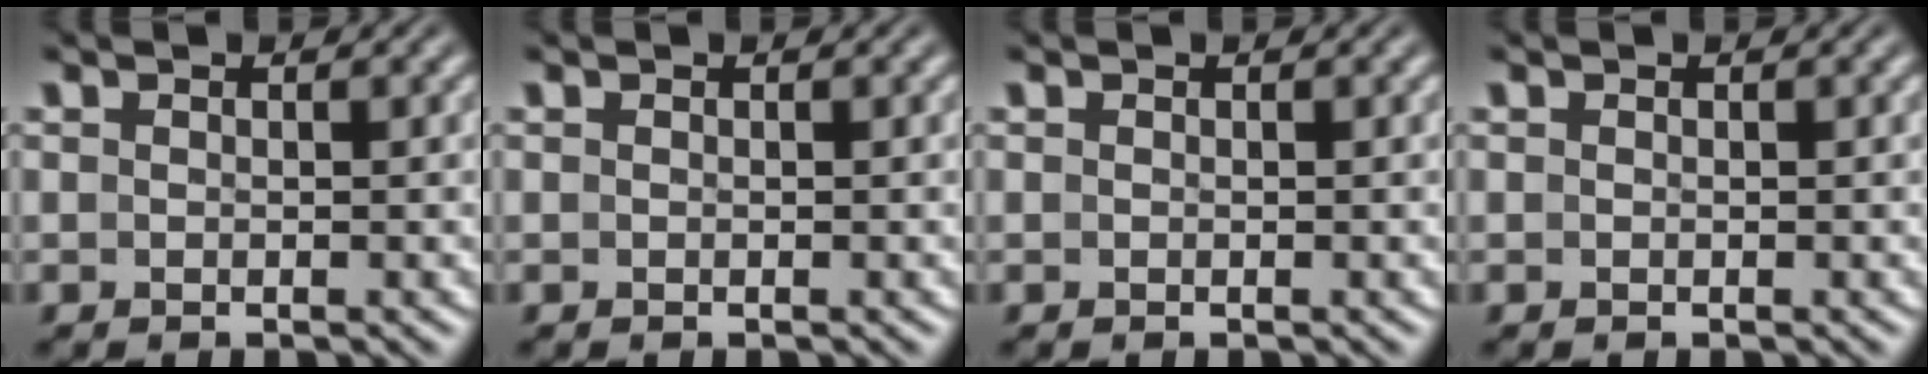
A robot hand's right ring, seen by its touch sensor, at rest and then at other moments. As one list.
[{"total": 0.0}, {"total": 0.0}, {"total": 0.0}]